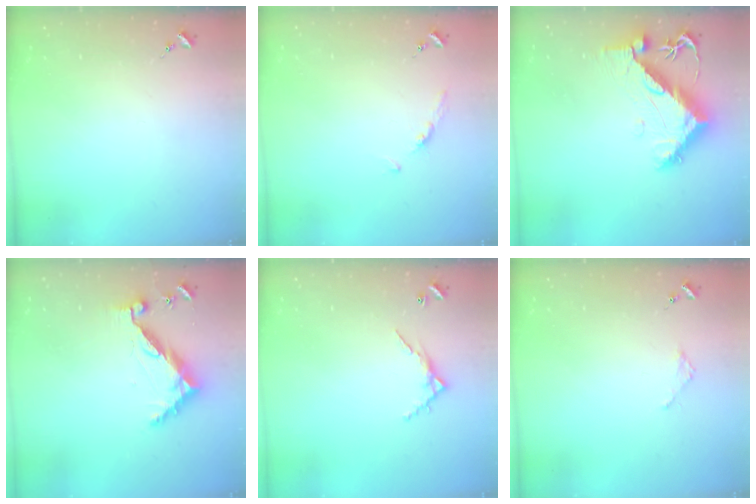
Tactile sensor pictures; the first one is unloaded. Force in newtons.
{"total": 3.5, "press": 3.5, "slide": 0.5}
{"total": 11.0, "press": 10.9, "slide": 1.0}
{"total": 9.6, "press": 9.6, "slide": 0.8}
{"total": 5.7, "press": 5.7, "slide": 0.5}
{"total": 1.8, "press": 1.8, "slide": 0.2}